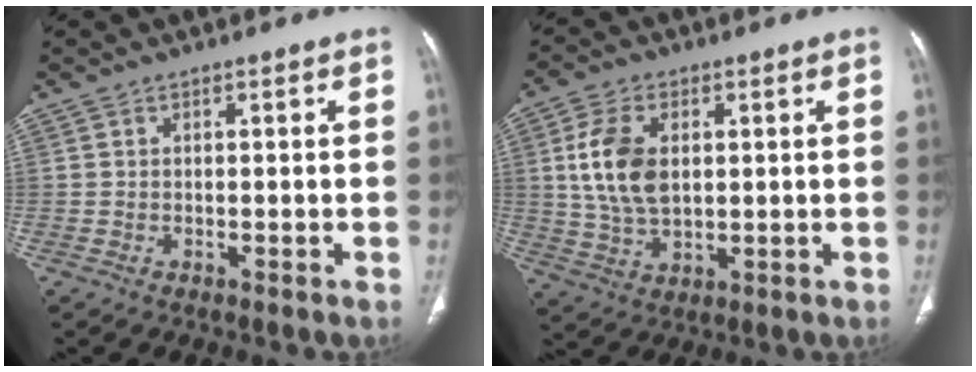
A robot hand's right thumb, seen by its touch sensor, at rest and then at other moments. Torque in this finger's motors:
{"motor_torque": [-0.66, 1.00, 0.86, 0.18, 0.27]}